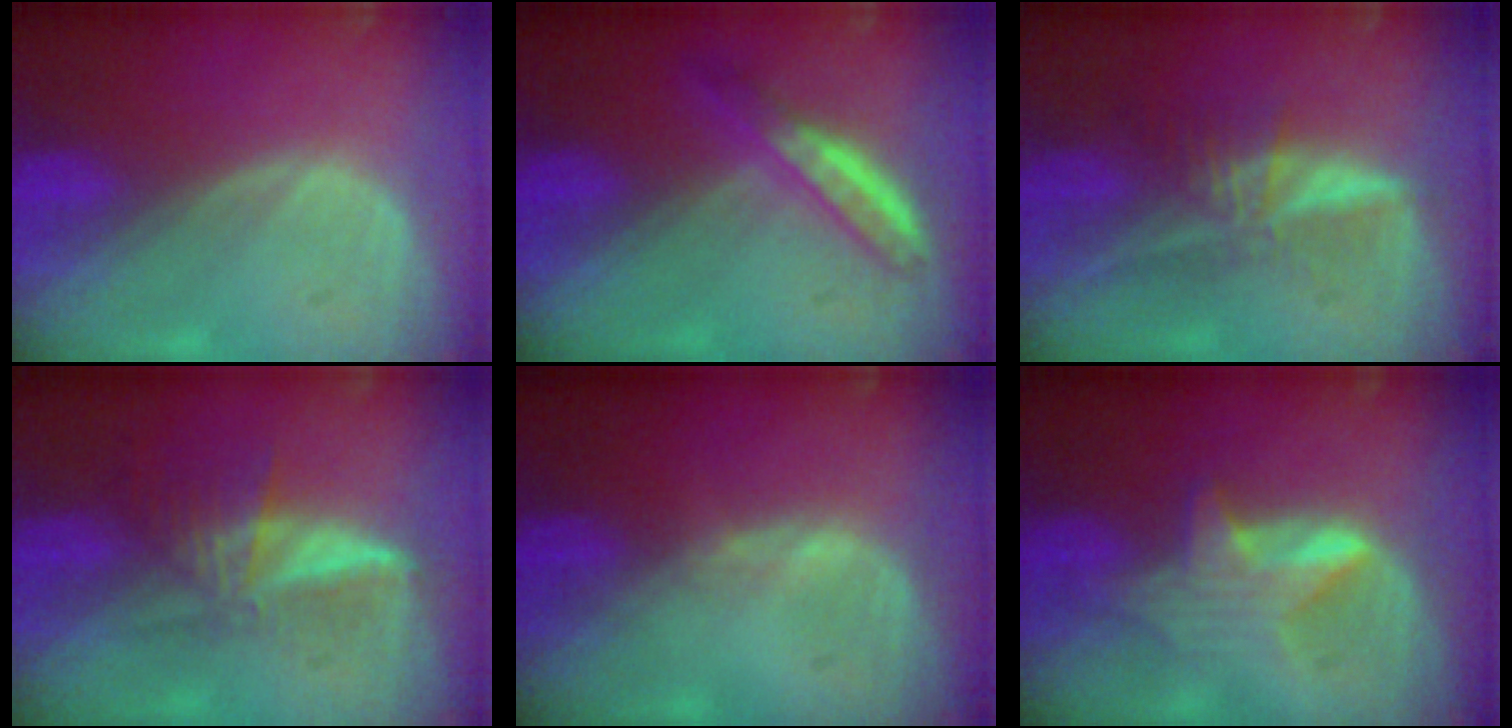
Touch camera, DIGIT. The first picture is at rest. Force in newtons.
{"total": 4.9, "press": 4.5, "slide": 1.9}
{"total": 6.0, "press": 5.4, "slide": 2.6}
{"total": 5.9, "press": 5.5, "slide": 2.3}
{"total": 0.6, "press": 0.5, "slide": 0.3}
{"total": 5.6, "press": 5.6, "slide": 0.4}